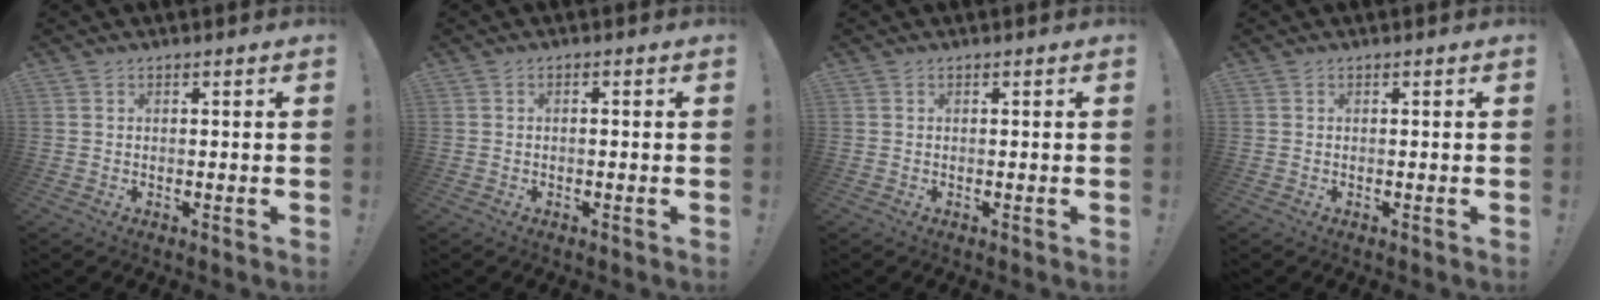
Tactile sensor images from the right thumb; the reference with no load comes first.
{"total": 0.8, "force": [-0.6, -0.1, 0.5], "torque": [-0.010, 0.001, -0.011]}
{"total": 0.0}
{"total": 0.0}